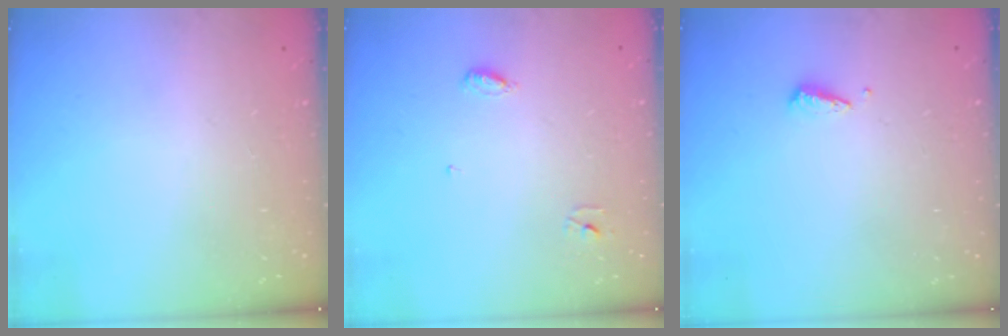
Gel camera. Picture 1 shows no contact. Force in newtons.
{"total": 3.4, "press": 3.4, "slide": 0.3}
{"total": 2.9, "press": 2.9, "slide": 0.4}